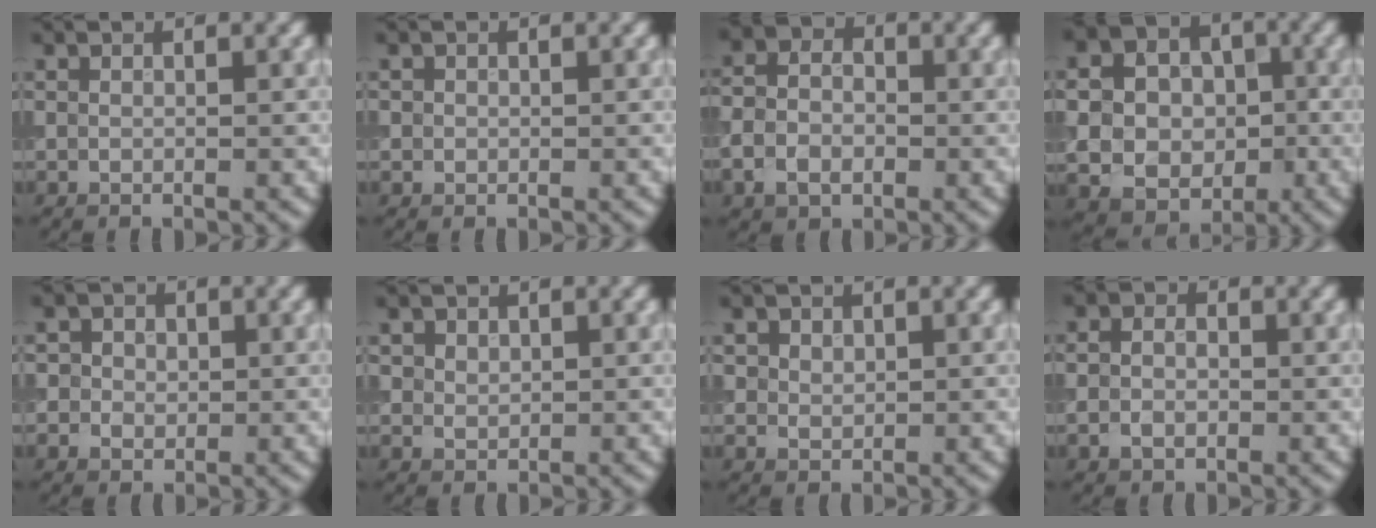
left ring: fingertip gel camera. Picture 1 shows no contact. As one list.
[{"total": 0.6, "force": [0.1, 0.6, 0.0], "torque": [0.008, -0.003, 0.001]}, {"total": 4.2, "force": [-1.4, 3.2, 2.4], "torque": [-0.048, -0.002, -0.033]}, {"total": 9.7, "force": [-0.5, 8.7, 4.4], "torque": [-0.091, 0.004, -0.025]}, {"total": 3.9, "force": [0.9, 3.5, 1.5], "torque": [-0.009, 0.013, -0.001]}, {"total": 1.7, "force": [0.8, 1.3, 0.6], "torque": [-0.010, -0.005, 0.023]}, {"total": 2.0, "force": [1.0, 1.6, 0.8], "torque": [-0.015, -0.001, 0.021]}, {"total": 2.6, "force": [-0.4, 2.1, 1.6], "torque": [-0.020, -0.001, -0.012]}]